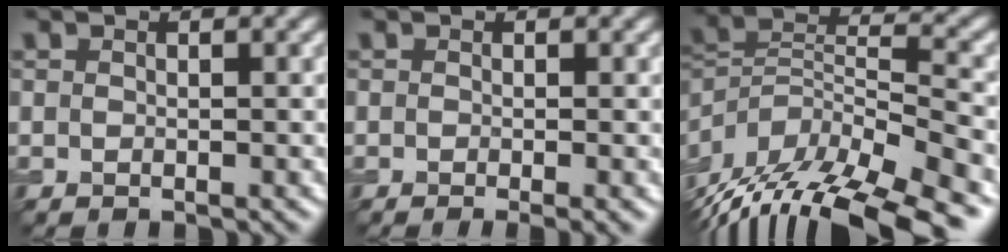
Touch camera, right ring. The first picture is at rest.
{"total": 1.6, "force": [-0.5, 0.4, 1.5], "torque": [-0.018, -0.009, -0.008]}
{"total": 15.5, "force": [-11.5, 5.3, 8.9], "torque": [-0.164, 0.013, -0.177]}